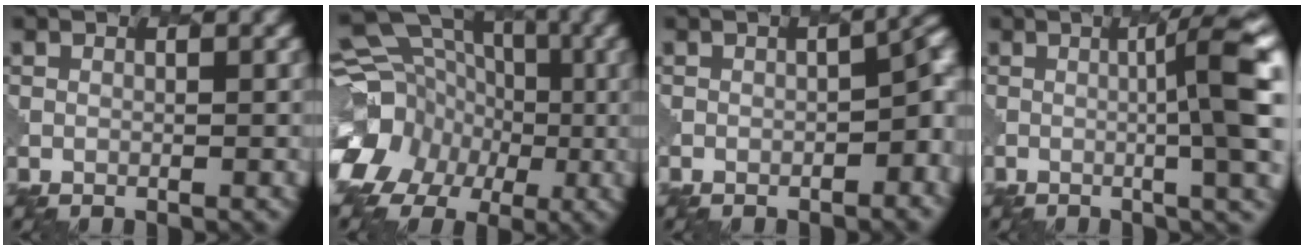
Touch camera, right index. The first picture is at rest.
{"total": 15.4, "force": [-3.6, 13.8, 5.6], "torque": [-0.137, 0.001, -0.088]}
{"total": 5.7, "force": [-2.7, 2.3, 4.4], "torque": [-0.045, 0.004, -0.032]}
{"total": 8.9, "force": [-0.1, 1.4, 8.8], "torque": [-0.115, 0.008, 0.003]}